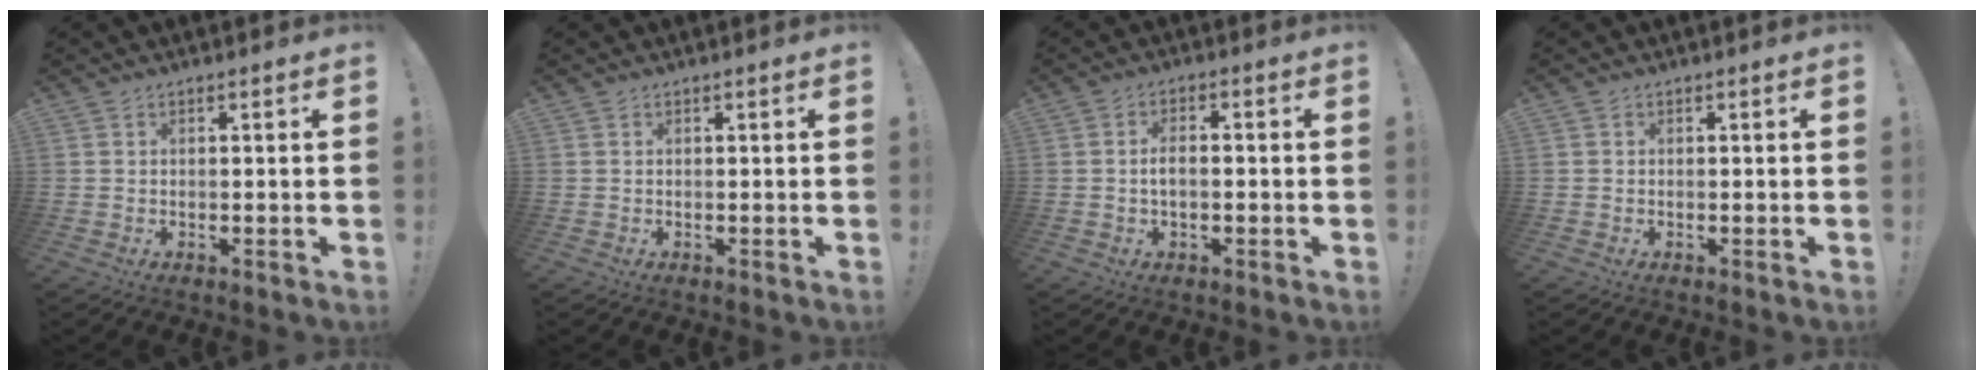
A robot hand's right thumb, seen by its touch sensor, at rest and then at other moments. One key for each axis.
{"total": 0.0}
{"total": 3.6, "fx": -0.5, "fy": 1.5, "fz": 3.2, "tx": -0.050, "ty": 0.001, "tz": -0.010}
{"total": 0.0}